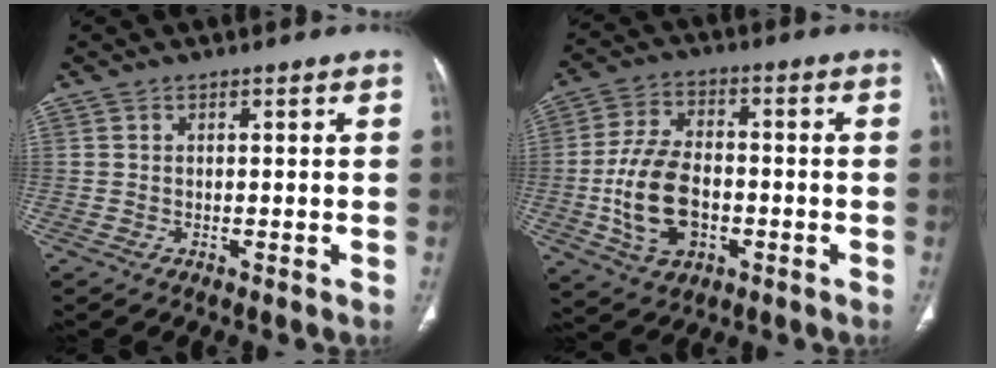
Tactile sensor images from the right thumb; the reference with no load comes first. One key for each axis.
{"total": 13.1, "fx": -2.7, "fy": 8.3, "fz": 9.8, "tx": -0.179, "ty": 0.015, "tz": -0.043}